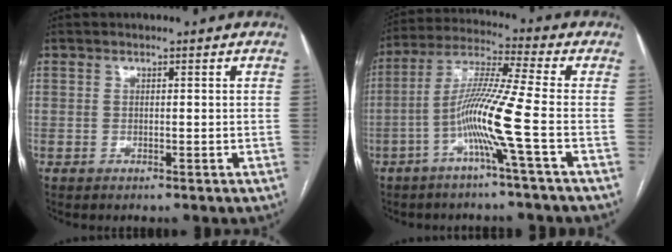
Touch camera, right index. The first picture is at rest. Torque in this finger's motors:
{"motor_torque": [1.37, -0.24, 0.56, 0.21]}